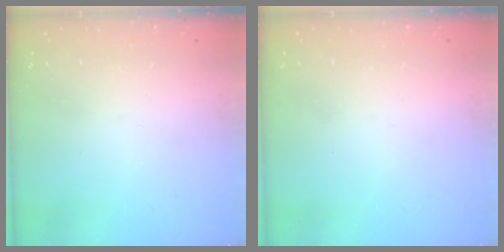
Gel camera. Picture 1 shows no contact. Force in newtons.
{"total": 0.0}